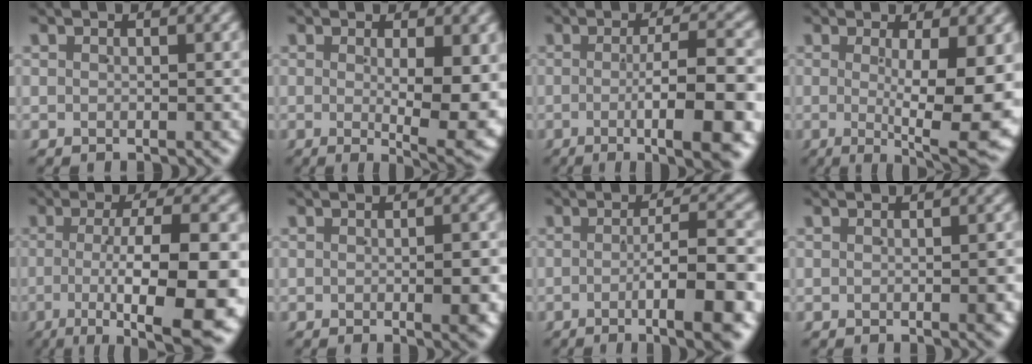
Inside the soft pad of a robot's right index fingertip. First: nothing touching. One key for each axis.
{"total": 7.2, "fx": -0.7, "fy": 1.0, "fz": 7.1, "tx": -0.084, "ty": -0.011, "tz": -0.004}
{"total": 9.1, "fx": -3.0, "fy": 1.2, "fz": 8.4, "tx": -0.108, "ty": 0.005, "tz": -0.047}
{"total": 8.8, "fx": -0.4, "fy": 1.4, "fz": 8.7, "tx": -0.108, "ty": -0.006, "tz": 0.001}
{"total": 10.8, "fx": -3.1, "fy": 2.9, "fz": 9.9, "tx": -0.143, "ty": -0.014, "tz": -0.037}
{"total": 2.4, "fx": -0.4, "fy": 0.1, "fz": 2.4, "tx": -0.026, "ty": 0.003, "tz": -0.009}
{"total": 8.2, "fx": -3.3, "fy": 1.2, "fz": 7.4, "tx": -0.097, "ty": 0.006, "tz": -0.050}
{"total": 1.3, "fx": -0.3, "fy": 0.1, "fz": 1.2, "tx": -0.010, "ty": 0.005, "tz": -0.006}